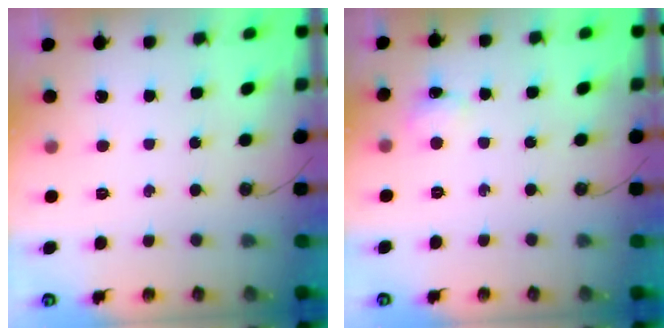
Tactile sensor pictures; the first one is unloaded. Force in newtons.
{"total": 2.5, "press": 2.4, "slide": 0.5}